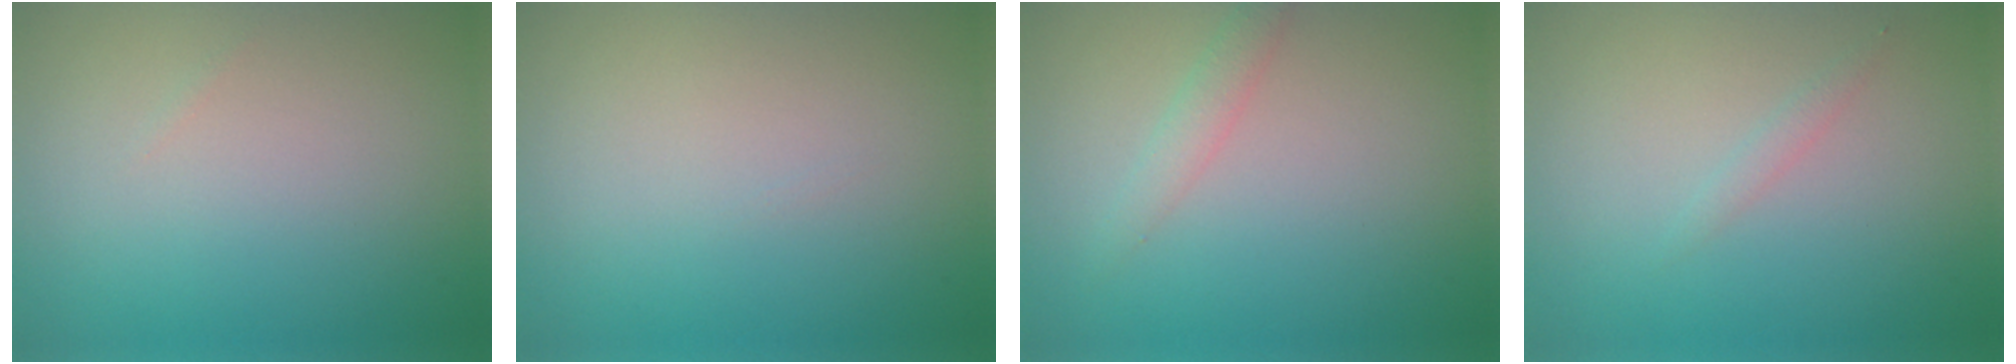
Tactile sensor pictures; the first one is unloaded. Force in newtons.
{"total": 0.0}
{"total": 1.5, "press": 1.5, "slide": 0.0}
{"total": 0.7, "press": 0.7, "slide": 0.0}